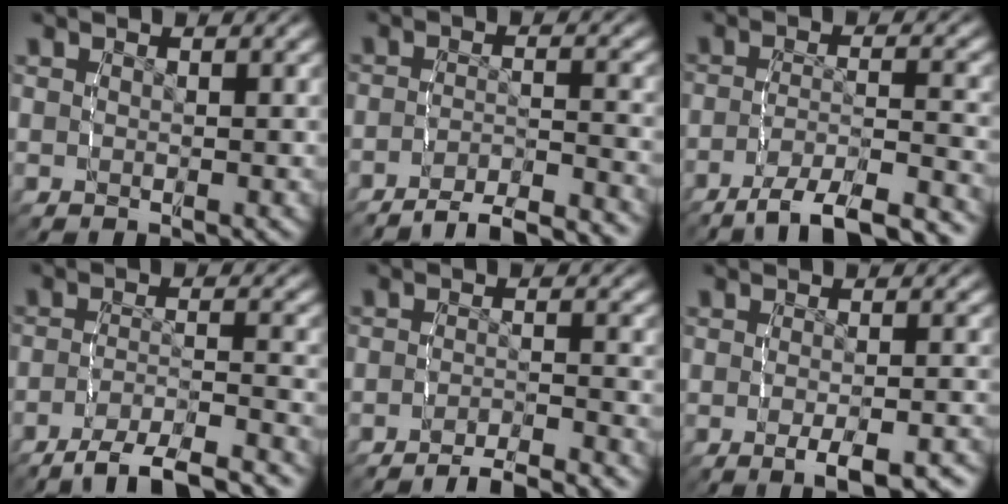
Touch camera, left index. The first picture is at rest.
{"total": 8.5, "force": [-8.1, 1.4, 2.2], "torque": [-0.015, -0.019, -0.126]}
{"total": 9.0, "force": [-7.9, 1.9, 3.9], "torque": [-0.047, -0.015, -0.117]}
{"total": 9.2, "force": [-8.3, 1.9, 3.5], "torque": [-0.041, -0.016, -0.125]}
{"total": 4.9, "force": [-4.6, 0.6, 1.3], "torque": [-0.008, -0.007, -0.079]}
{"total": 3.7, "force": [-2.7, 0.5, 2.4], "torque": [-0.035, 0.001, -0.043]}